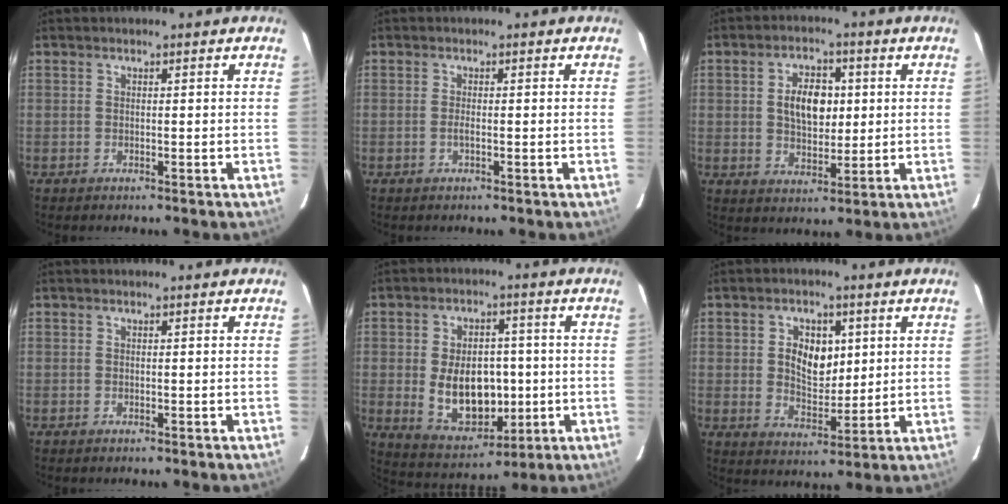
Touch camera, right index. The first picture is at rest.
{"total": 0.7, "force": [-0.3, 0.0, 0.7], "torque": [-0.013, -0.001, -0.005]}
{"total": 8.2, "force": [1.3, 5.0, 6.4], "torque": [-0.112, 0.013, 0.027]}
{"total": 0.0}
{"total": 12.7, "force": [-1.0, 8.4, 9.4], "torque": [-0.187, -0.005, 0.009]}
{"total": 7.9, "force": [1.9, 5.2, 5.6], "torque": [-0.095, 0.006, 0.038]}